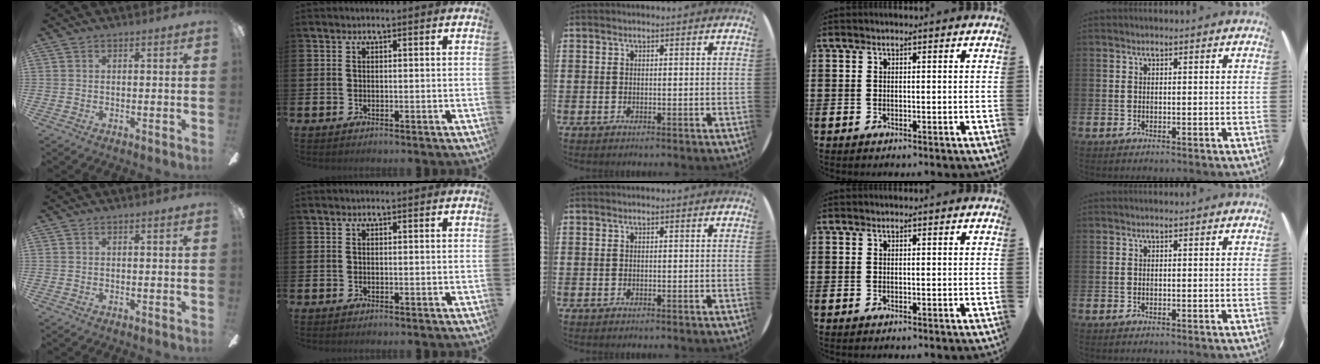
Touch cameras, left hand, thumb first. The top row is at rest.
{}